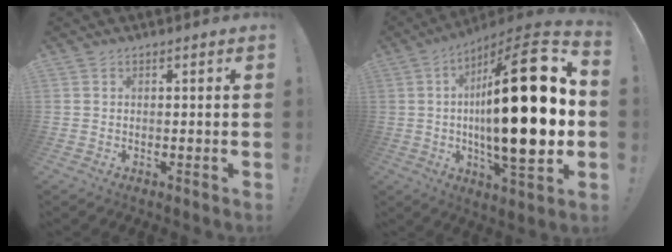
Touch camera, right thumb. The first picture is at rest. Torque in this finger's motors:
{"motor_torque": [1.67, 3.33, 2.77, 0.00, 0.62]}